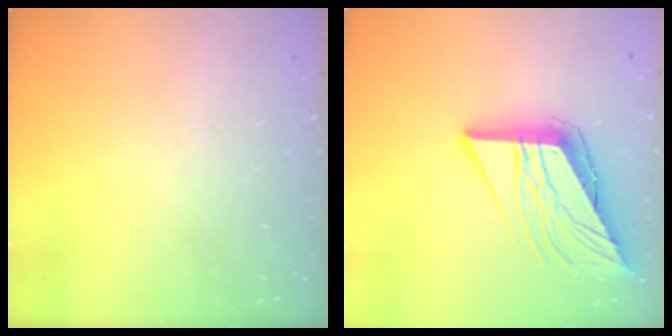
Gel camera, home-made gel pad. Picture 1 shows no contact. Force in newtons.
{"total": 12.2, "press": 12.1, "slide": 1.4}